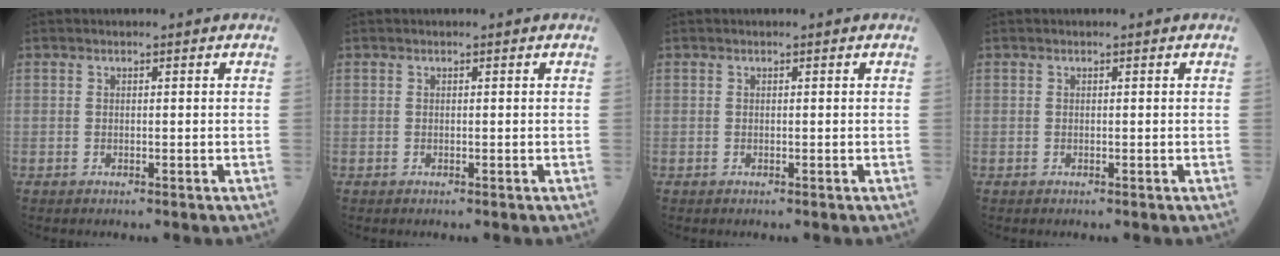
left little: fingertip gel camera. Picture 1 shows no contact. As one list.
[{"total": 0.0}, {"total": 0.0}, {"total": 0.0}]